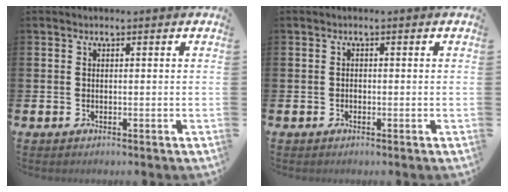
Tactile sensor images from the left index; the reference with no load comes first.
{"total": 0.5, "force": [-0.4, 0.3, 0.1], "torque": [-0.010, 0.006, -0.007]}